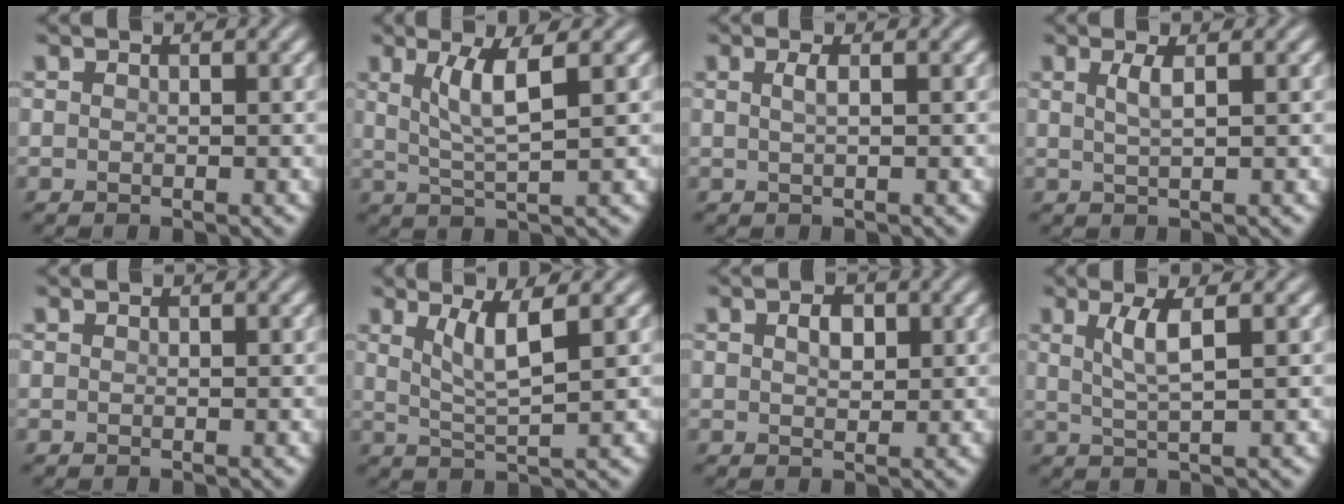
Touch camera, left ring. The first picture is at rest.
{"total": 4.1, "force": [1.4, 0.7, 3.7], "torque": [-0.074, -0.001, 0.032]}
{"total": 1.2, "force": [0.3, 0.3, 1.1], "torque": [-0.020, 0.005, 0.004]}
{"total": 1.8, "force": [0.6, 0.4, 1.6], "torque": [-0.028, 0.002, 0.009]}
{"total": 0.0}
{"total": 3.7, "force": [1.5, 0.7, 3.3], "torque": [-0.063, -0.003, 0.033]}
{"total": 2.0, "force": [0.6, 1.2, 1.4], "torque": [-0.026, 0.002, 0.009]}
{"total": 3.0, "force": [1.0, 0.6, 2.8], "torque": [-0.055, 0.000, 0.022]}